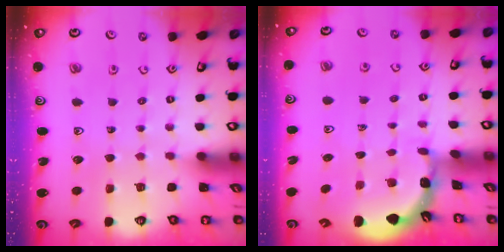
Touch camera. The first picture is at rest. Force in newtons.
{"total": 1.6, "press": 1.5, "slide": 0.3}